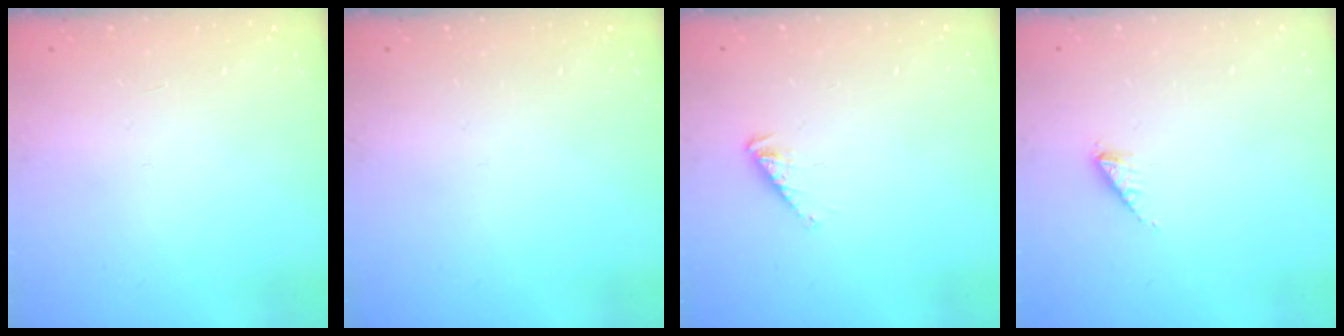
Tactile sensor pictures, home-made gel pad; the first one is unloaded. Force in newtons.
{"total": 0.0}
{"total": 1.5, "press": 1.5, "slide": 0.3}
{"total": 2.1, "press": 2.1, "slide": 0.2}